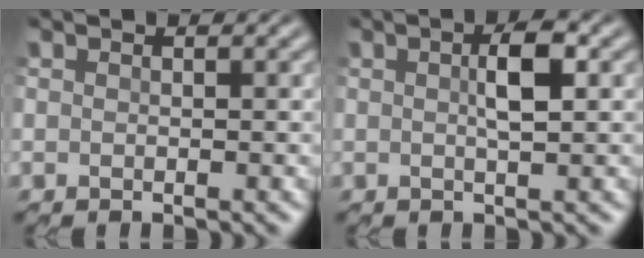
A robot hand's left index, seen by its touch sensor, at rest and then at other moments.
{"total": 2.9, "force": [0.6, 0.8, 2.7], "torque": [-0.058, 0.007, 0.011]}